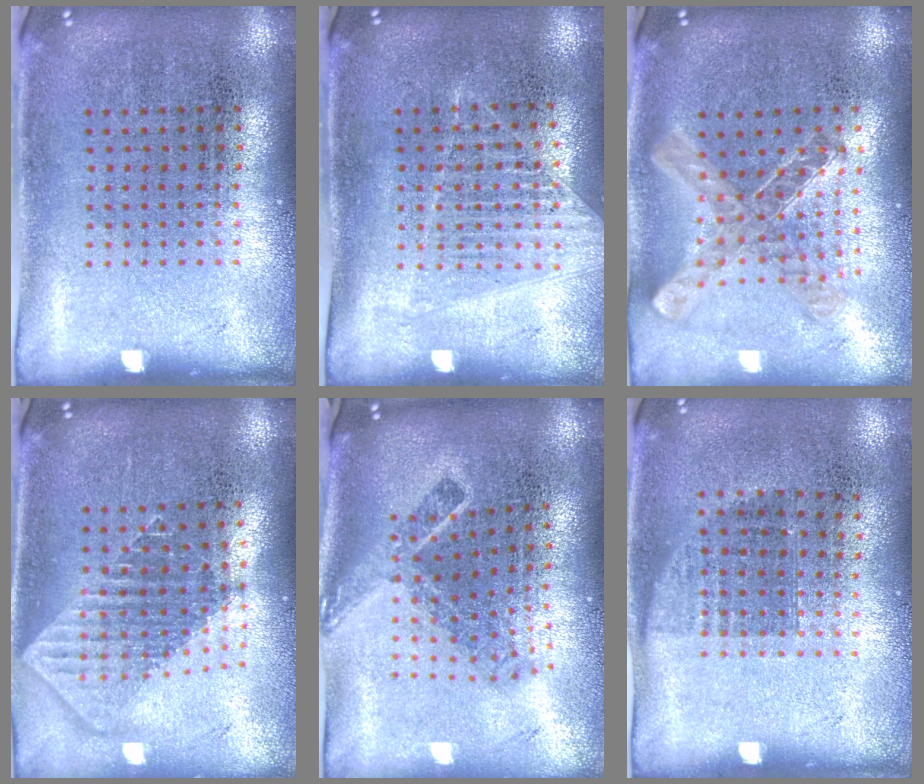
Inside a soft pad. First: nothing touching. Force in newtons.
{"total": 1.1, "press": 1.1, "slide": 0.4}
{"total": 1.1, "press": 1.1, "slide": 0.2}
{"total": 1.8, "press": 1.5, "slide": 1.1}
{"total": 2.2, "press": 1.5, "slide": 1.6}
{"total": 0.8, "press": 0.7, "slide": 0.4}